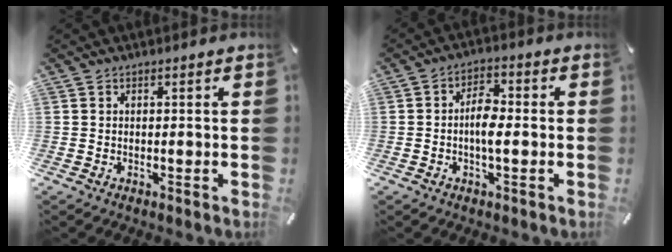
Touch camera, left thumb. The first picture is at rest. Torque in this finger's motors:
{"motor_torque": [0.56, 1.32, -0.02, -0.01, 0.05]}